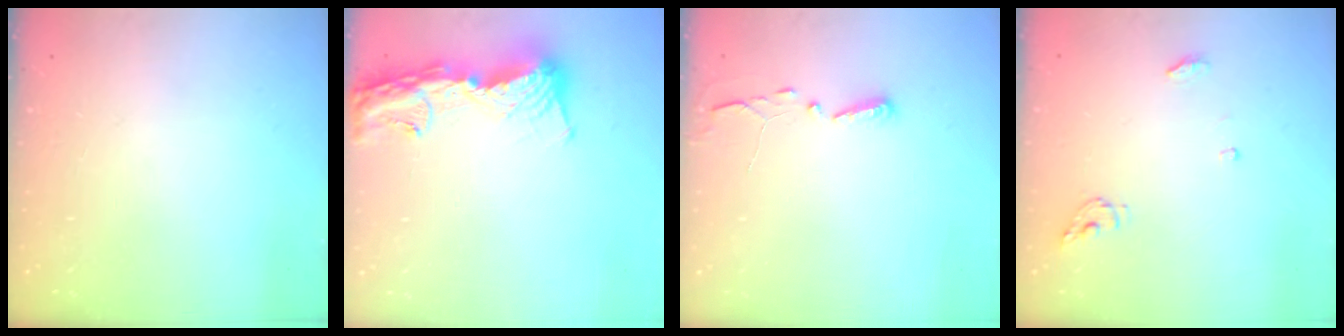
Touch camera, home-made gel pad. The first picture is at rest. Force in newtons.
{"total": 15.6, "press": 15.5, "slide": 1.6}
{"total": 2.9, "press": 2.9, "slide": 0.4}
{"total": 4.3, "press": 4.3, "slide": 0.4}